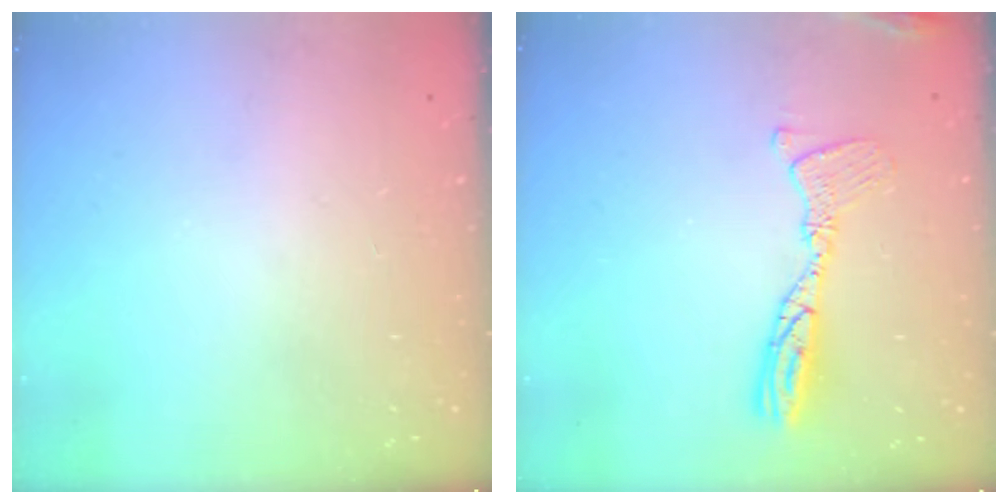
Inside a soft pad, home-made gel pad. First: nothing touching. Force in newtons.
{"total": 12.4, "press": 12.4, "slide": 1.1}